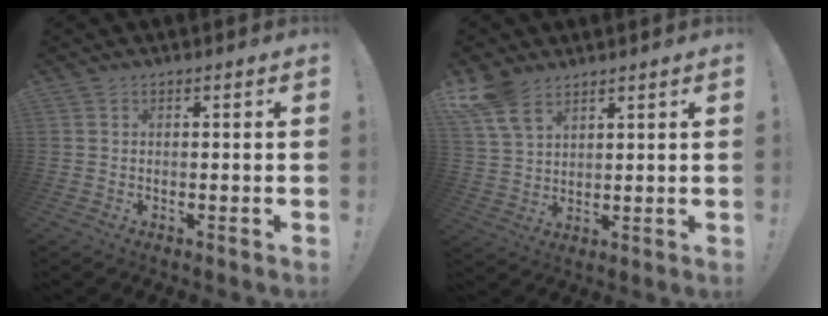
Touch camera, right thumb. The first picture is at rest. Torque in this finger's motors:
{"motor_torque": [-0.03, 0.18, 0.27, 0.96, 0.27]}